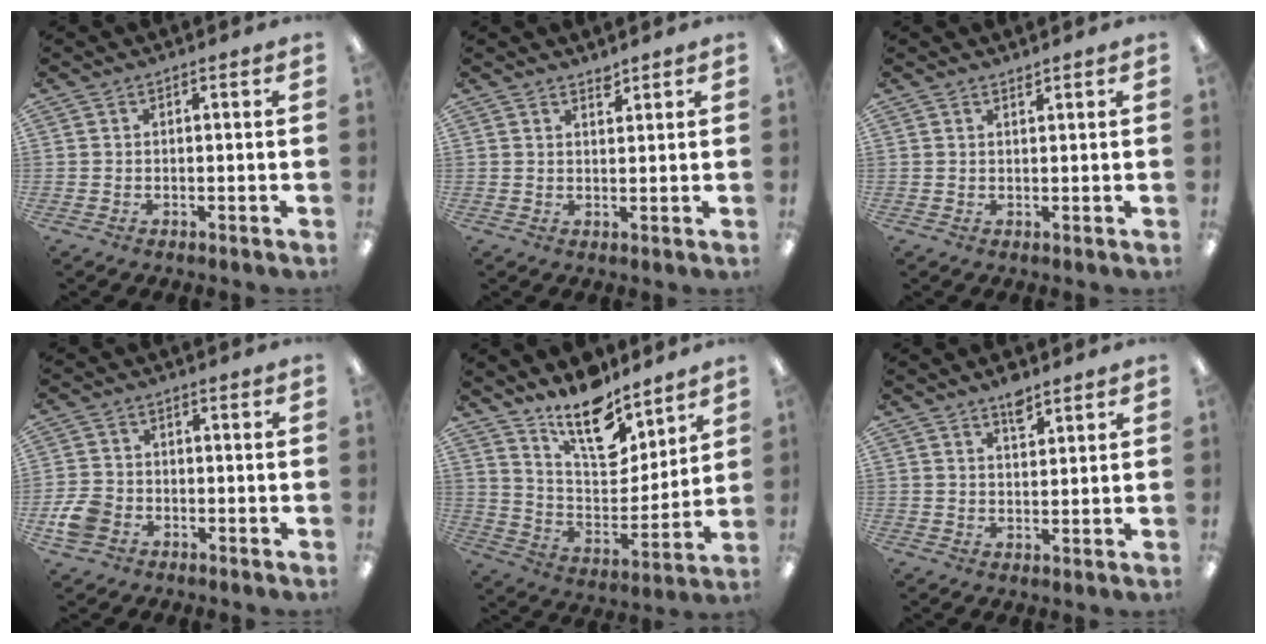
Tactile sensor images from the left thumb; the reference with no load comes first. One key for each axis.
{"total": 2.1, "fx": 2.0, "fy": 0.6, "fz": 0.4, "tx": 0.007, "ty": -0.015, "tz": 0.034}
{"total": 1.2, "fx": 1.1, "fy": 0.1, "fz": 0.2, "tx": -0.003, "ty": -0.002, "tz": 0.022}
{"total": 6.3, "fx": -2.7, "fy": 4.7, "fz": 3.2, "tx": -0.072, "ty": 0.013, "tz": -0.050}
{"total": 16.3, "fx": 12.9, "fy": 6.5, "fz": 7.5, "tx": -0.124, "ty": -0.094, "tz": 0.229}
{"total": 2.4, "fx": 1.9, "fy": 0.8, "fz": 1.2, "tx": -0.010, "ty": -0.007, "tz": 0.031}